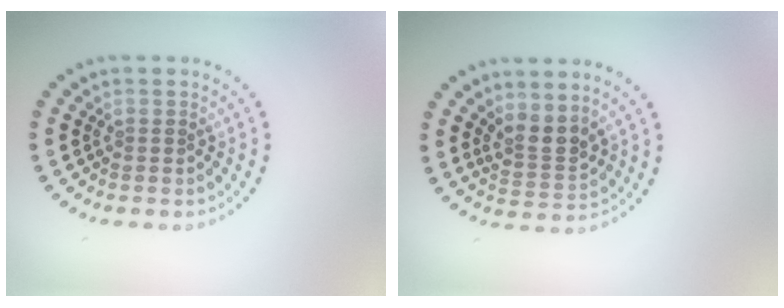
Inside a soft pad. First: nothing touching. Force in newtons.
{"total": 2.6, "press": 1.9, "slide": 1.8}